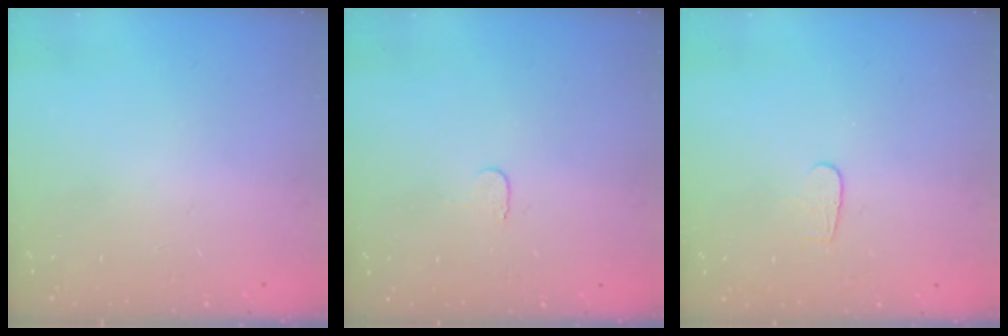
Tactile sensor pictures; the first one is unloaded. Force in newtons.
{"total": 3.0, "press": 3.0, "slide": 0.3}
{"total": 4.3, "press": 4.3, "slide": 0.3}